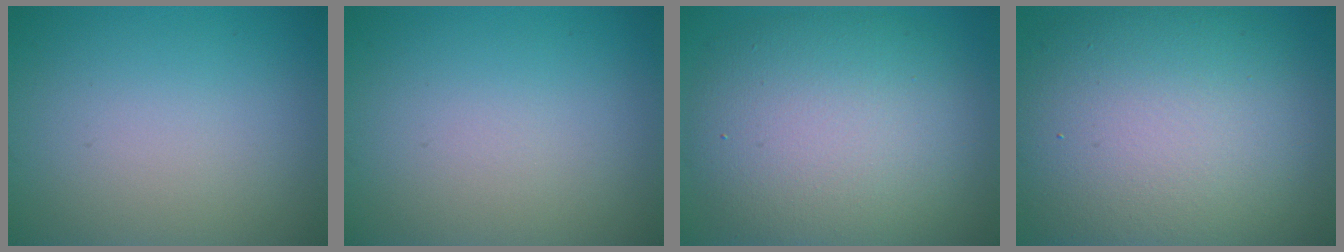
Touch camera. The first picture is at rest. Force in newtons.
{"total": 0.0}
{"total": 10.5, "press": 10.5, "slide": 0.3}
{"total": 14.4, "press": 14.4, "slide": 0.7}